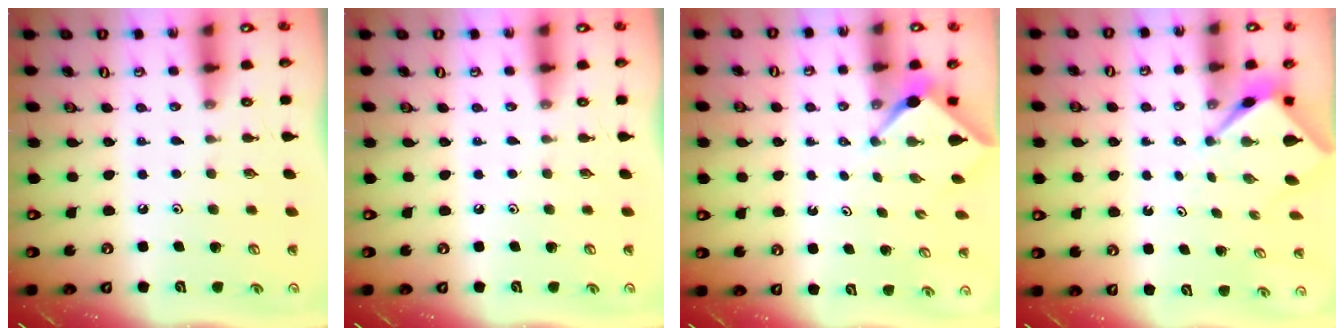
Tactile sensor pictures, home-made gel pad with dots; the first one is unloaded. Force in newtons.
{"total": 0.0}
{"total": 2.5, "press": 2.5, "slide": 0.1}
{"total": 2.5, "press": 2.5, "slide": 0.2}